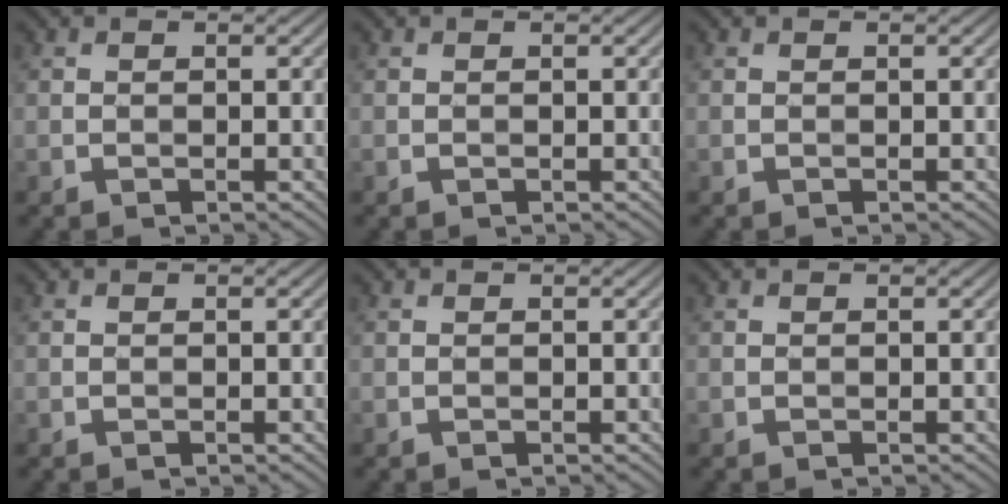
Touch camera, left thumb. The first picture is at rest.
{"total": 0.0}
{"total": 0.0}
{"total": 0.0}
{"total": 0.0}
{"total": 0.0}